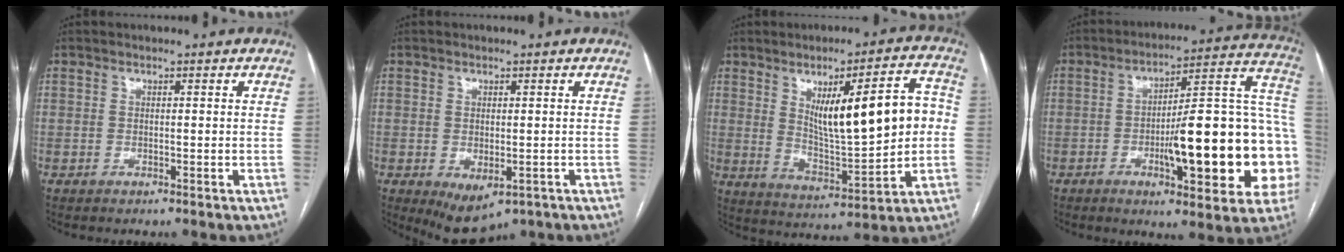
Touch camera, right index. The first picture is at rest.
{"total": 6.0, "force": [-2.7, 3.3, 4.3], "torque": [-0.061, -0.014, -0.027]}
{"total": 16.0, "force": [2.3, 3.6, 15.5], "torque": [-0.236, 0.017, 0.048]}
{"total": 24.2, "force": [-4.7, 4.7, 23.2], "torque": [-0.255, 0.028, -0.057]}